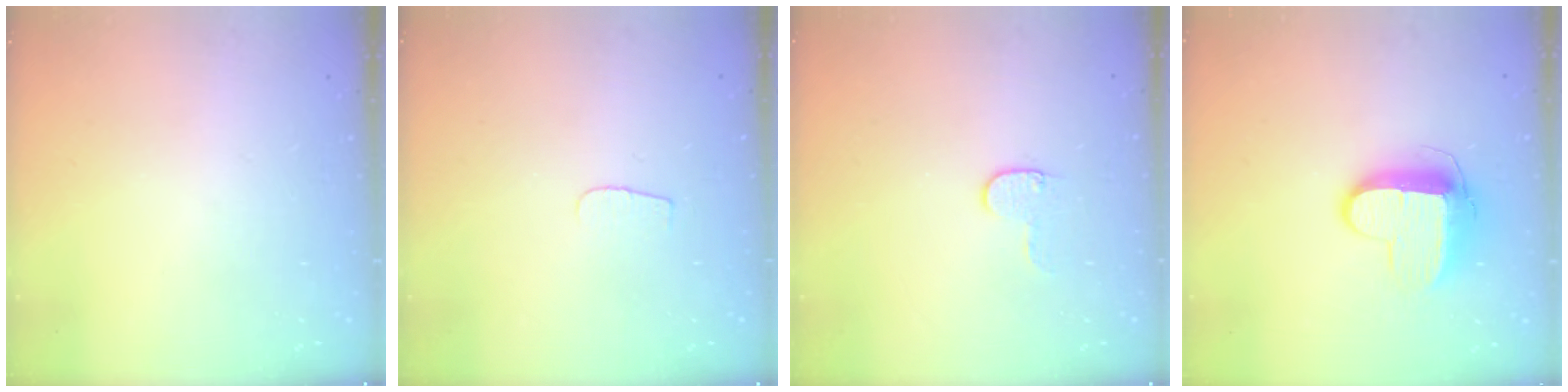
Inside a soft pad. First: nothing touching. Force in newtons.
{"total": 3.4, "press": 3.4, "slide": 0.4}
{"total": 5.5, "press": 5.5, "slide": 0.5}
{"total": 10.8, "press": 10.8, "slide": 0.9}